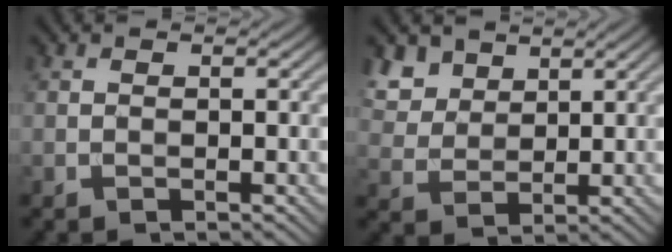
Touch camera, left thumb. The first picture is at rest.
{"total": 5.6, "force": [3.8, 3.3, 2.4], "torque": [-0.072, -0.004, 0.085]}